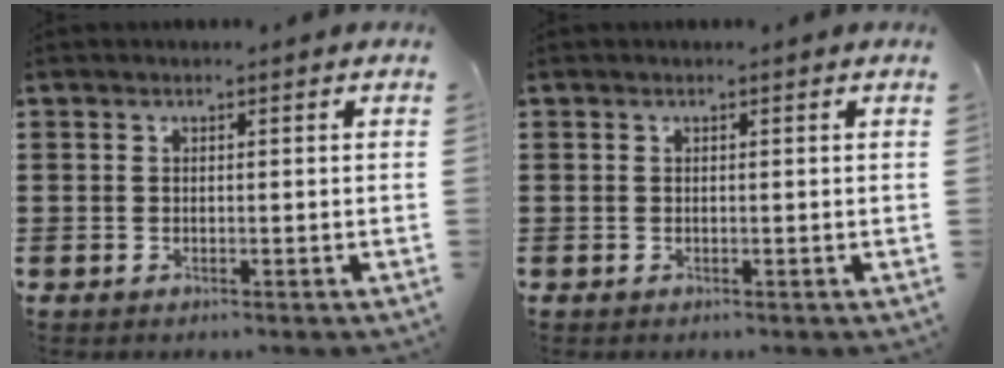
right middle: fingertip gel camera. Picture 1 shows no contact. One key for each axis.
{"total": 0.0}